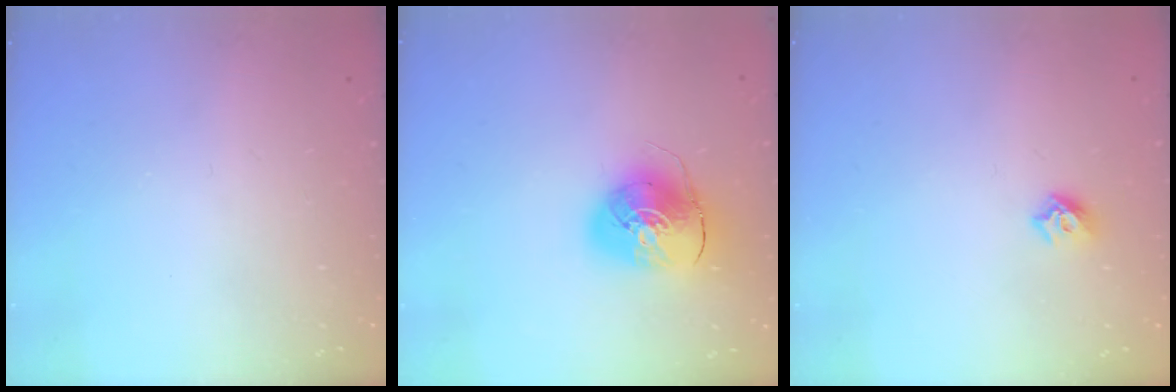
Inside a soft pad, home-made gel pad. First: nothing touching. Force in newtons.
{"total": 10.4, "press": 10.3, "slide": 1.8}
{"total": 5.4, "press": 5.3, "slide": 1.0}